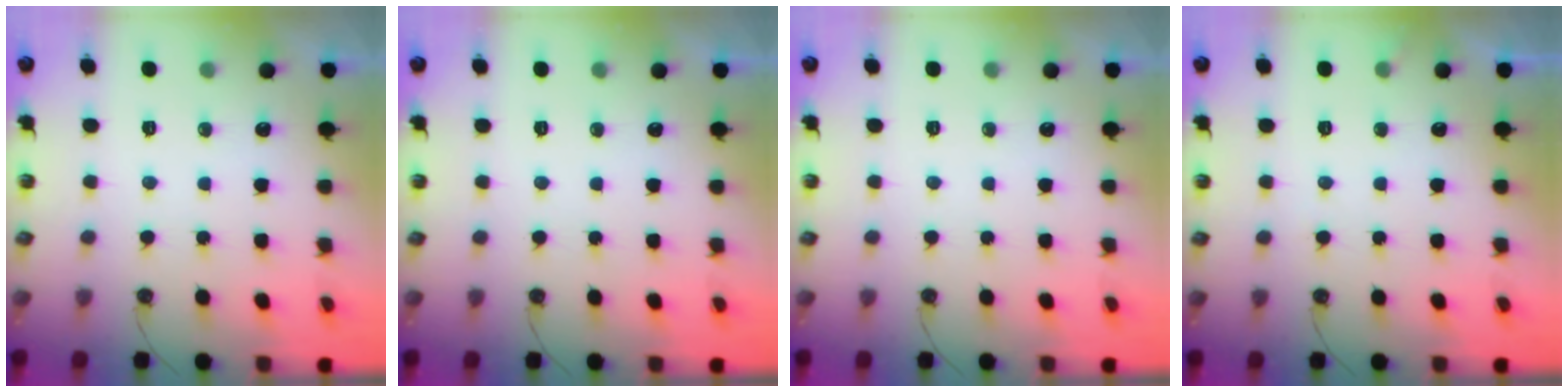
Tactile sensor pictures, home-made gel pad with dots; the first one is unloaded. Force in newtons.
{"total": 0.0}
{"total": 0.0}
{"total": 4.4, "press": 4.4, "slide": 0.2}